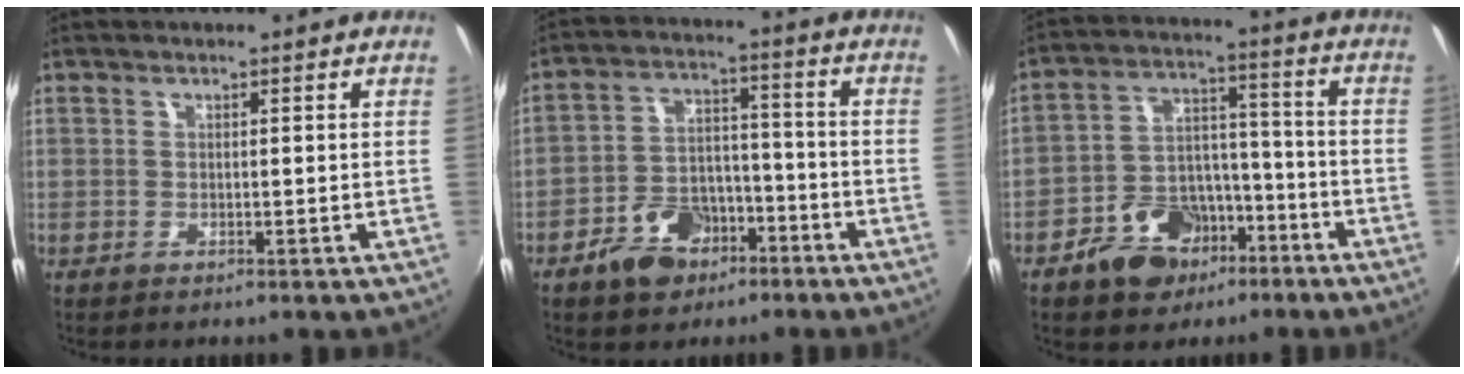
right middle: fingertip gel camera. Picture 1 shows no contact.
{"total": 10.1, "force": [-6.3, 6.3, 4.7], "torque": [-0.104, 0.022, -0.096]}
{"total": 11.9, "force": [-7.5, 7.7, 5.1], "torque": [-0.108, 0.029, -0.107]}